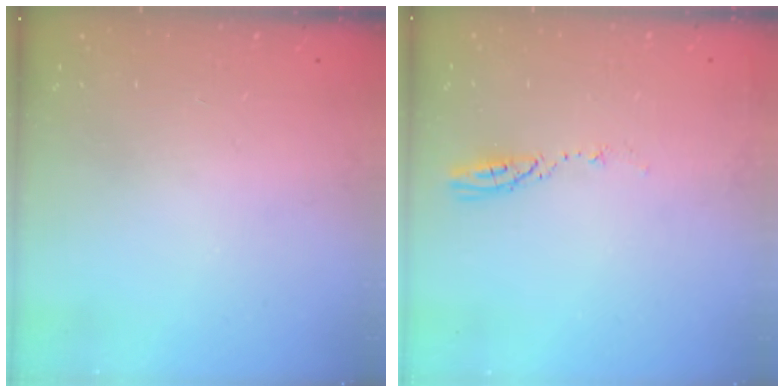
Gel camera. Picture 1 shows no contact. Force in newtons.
{"total": 3.7, "press": 3.7, "slide": 0.3}